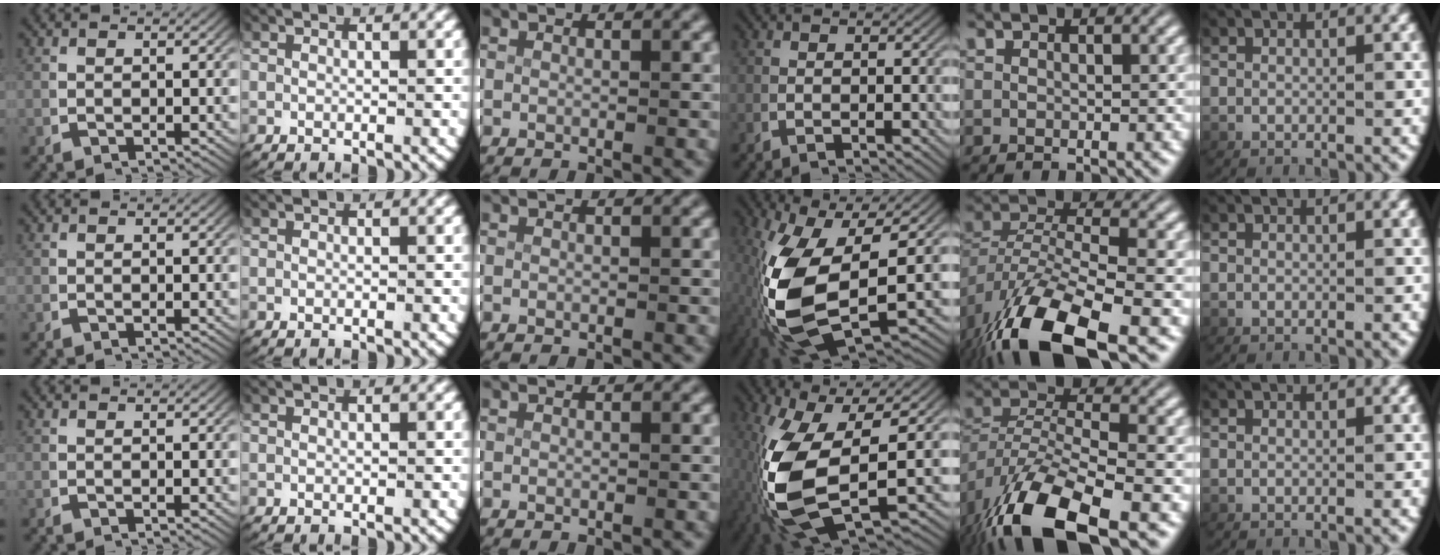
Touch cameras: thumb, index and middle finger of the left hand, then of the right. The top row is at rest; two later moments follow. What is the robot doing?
{"motion": "lift_and_place", "object": "scissors"}